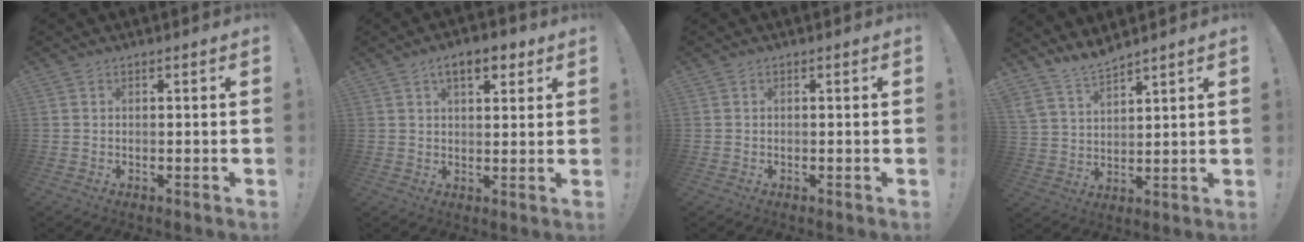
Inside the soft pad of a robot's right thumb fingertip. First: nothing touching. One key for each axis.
{"total": 7.5, "fx": 4.2, "fy": 3.4, "fz": 5.2, "tx": -0.070, "ty": -0.008, "tz": 0.070}
{"total": 0.0}
{"total": 7.4, "fx": 7.1, "fy": 1.2, "fz": 1.8, "tx": -0.050, "ty": -0.050, "tz": 0.137}